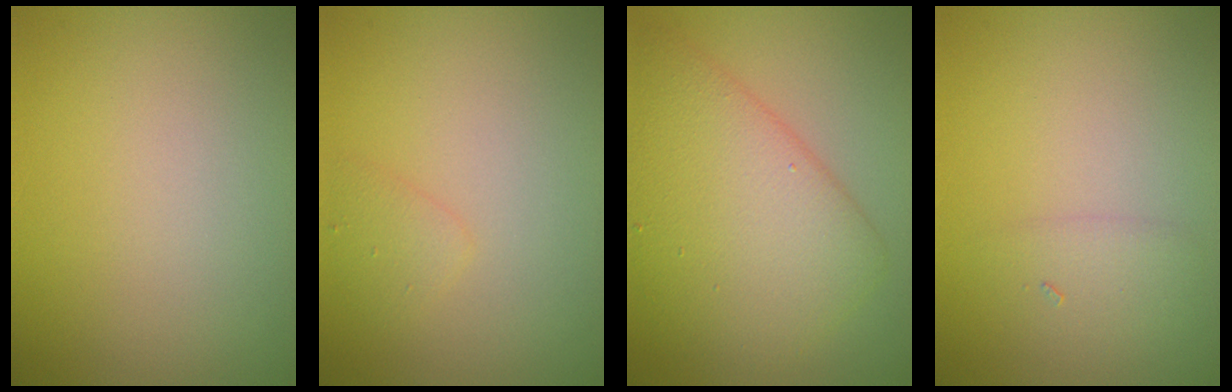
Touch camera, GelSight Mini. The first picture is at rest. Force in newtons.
{"total": 1.2, "press": 1.2, "slide": 0.0}
{"total": 7.0, "press": 7.0, "slide": 0.3}
{"total": 1.3, "press": 1.3, "slide": 0.1}